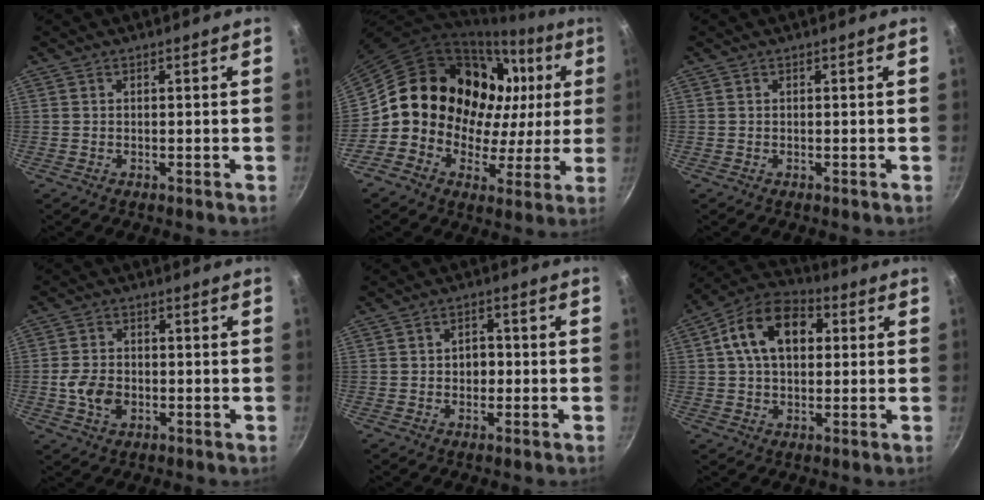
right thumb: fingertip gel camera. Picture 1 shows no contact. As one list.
[{"total": 22.4, "force": [4.6, 17.9, 12.8], "torque": [-0.167, 0.029, 0.066]}, {"total": 0.0}, {"total": 5.9, "force": [-1.2, 4.2, 4.0], "torque": [-0.070, 0.011, -0.024]}, {"total": 3.4, "force": [-0.2, 2.6, 2.2], "torque": [-0.013, 0.010, -0.004]}, {"total": 14.0, "force": [3.1, 9.2, 10.1], "torque": [-0.140, 0.021, 0.036]}]